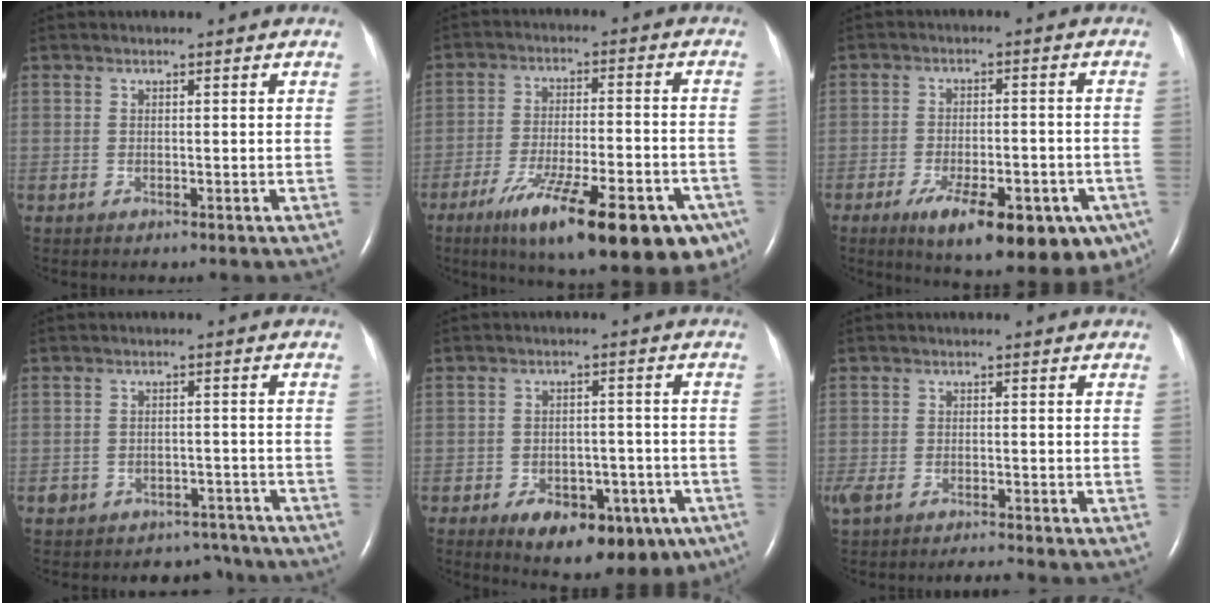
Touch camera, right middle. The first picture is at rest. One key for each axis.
{"total": 23.4, "fx": -14.2, "fy": 5.6, "fz": 17.7, "tx": -0.203, "ty": -0.014, "tz": -0.208}
{"total": 18.4, "fx": -10.5, "fy": 6.7, "fz": 13.6, "tx": -0.134, "ty": -0.005, "tz": -0.143}
{"total": 6.1, "fx": -5.1, "fy": 3.4, "fz": -0.2, "tx": 0.014, "ty": 0.028, "tz": -0.066}
{"total": 13.6, "fx": -7.6, "fy": 7.0, "fz": 8.8, "tx": -0.110, "ty": 0.007, "tz": -0.099}
{"total": 4.9, "fx": -4.0, "fy": 1.2, "fz": 2.6, "tx": -0.065, "ty": -0.002, "tz": -0.073}